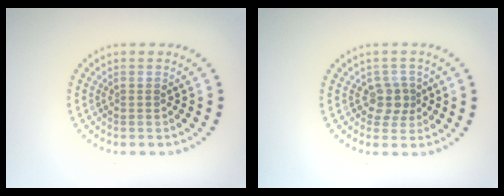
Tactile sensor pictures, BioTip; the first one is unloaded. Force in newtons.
{"total": 2.1, "press": 1.8, "slide": 1.1}